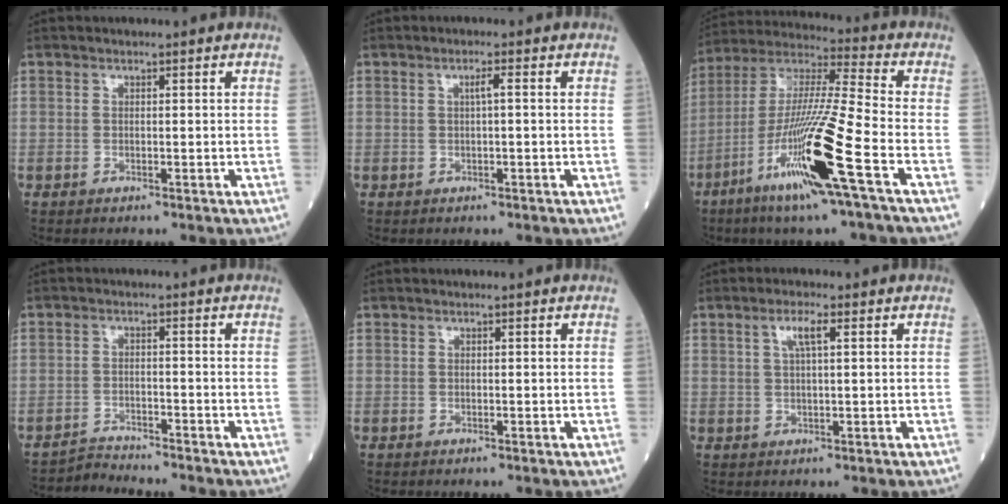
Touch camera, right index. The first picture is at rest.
{"total": 1.4, "force": [0.2, 0.0, 1.4], "torque": [-0.026, 0.004, 0.002]}
{"total": 18.1, "force": [-7.7, -0.6, 16.4], "torque": [-0.344, -0.030, -0.151]}
{"total": 3.2, "force": [-2.9, -0.7, -1.0], "torque": [0.019, -0.014, -0.050]}
{"total": 0.0}
{"total": 3.2, "force": [1.3, 0.4, 2.9], "torque": [-0.059, 0.006, 0.024]}